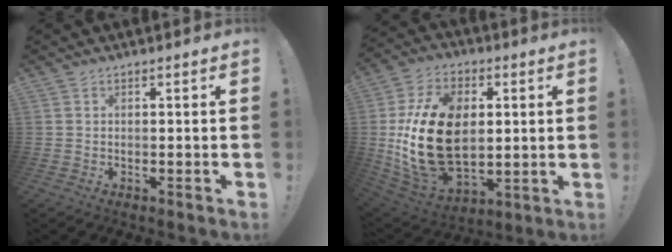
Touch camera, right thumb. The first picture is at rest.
{"total": 25.4, "force": [1.1, 17.1, 18.7], "torque": [-0.372, 0.000, 0.033]}